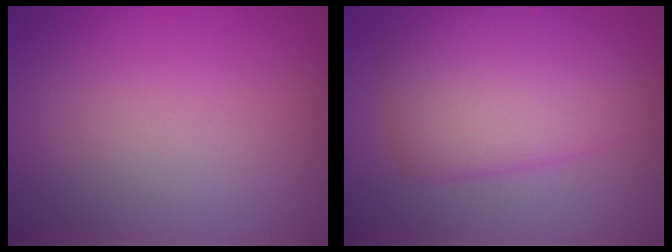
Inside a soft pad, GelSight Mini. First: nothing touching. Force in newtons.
{"total": 6.3, "press": 6.2, "slide": 0.1}